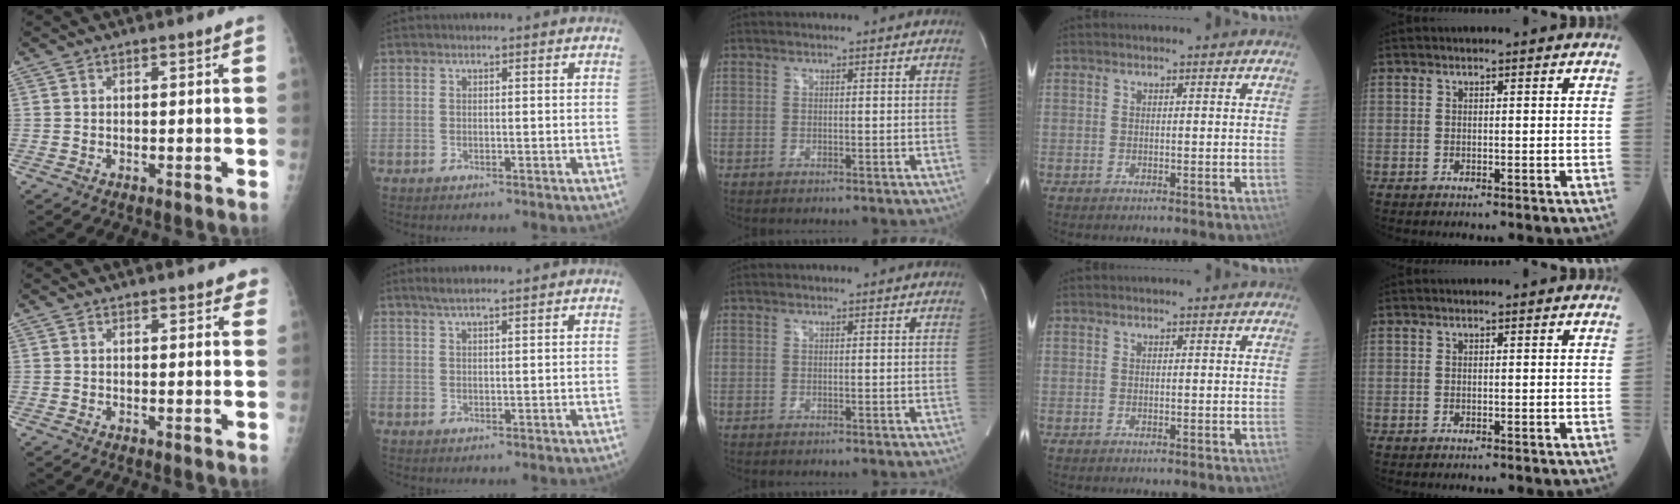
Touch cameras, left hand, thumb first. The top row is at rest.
{"thumb": {"total": 3.4, "force": [2.7, 1.3, 1.5], "torque": [0.011, -0.004, 0.027]}, "index": {"total": 4.0, "force": [3.3, 0.2, 2.3], "torque": [-0.042, 0.020, 0.060]}}